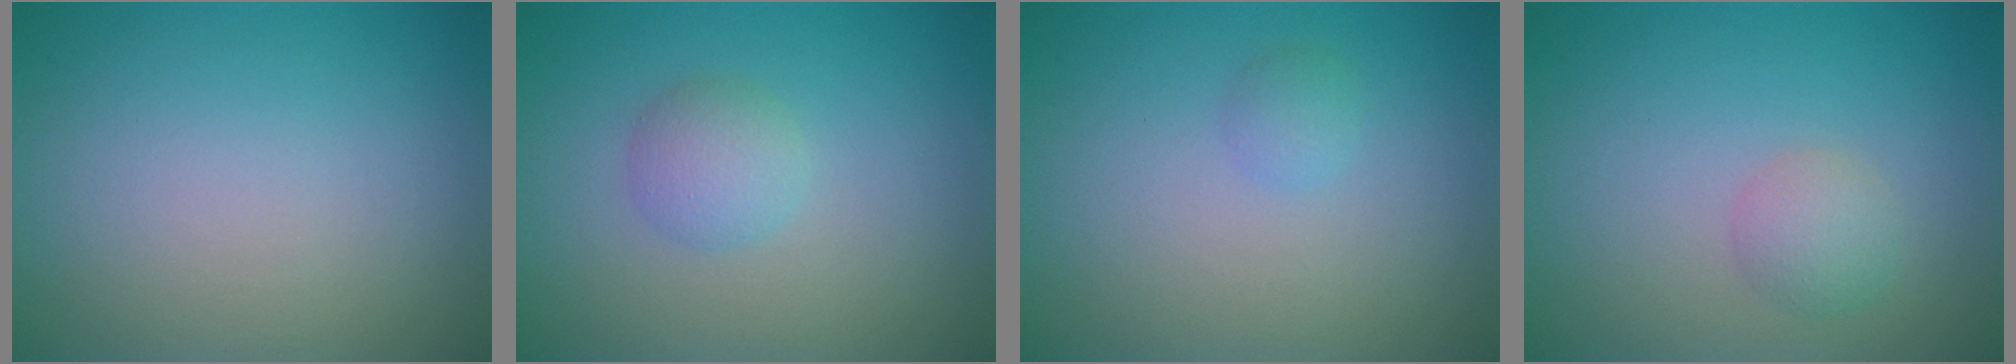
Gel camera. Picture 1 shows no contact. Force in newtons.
{"total": 2.1, "press": 2.1, "slide": 0.1}
{"total": 0.9, "press": 0.9, "slide": 0.0}
{"total": 1.8, "press": 1.8, "slide": 0.0}